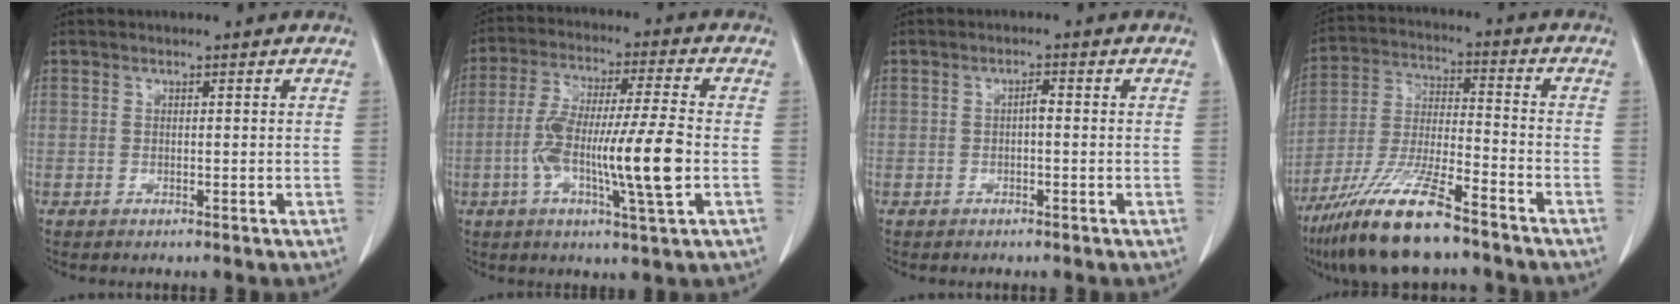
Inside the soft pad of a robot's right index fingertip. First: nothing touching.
{"total": 13.8, "force": [-2.7, 0.6, 13.6], "torque": [-0.250, -0.001, -0.051]}
{"total": 1.2, "force": [-0.2, 0.3, 1.1], "torque": [-0.021, 0.003, -0.003]}
{"total": 14.4, "force": [-10.5, 1.8, 9.7], "torque": [-0.204, -0.025, -0.196]}